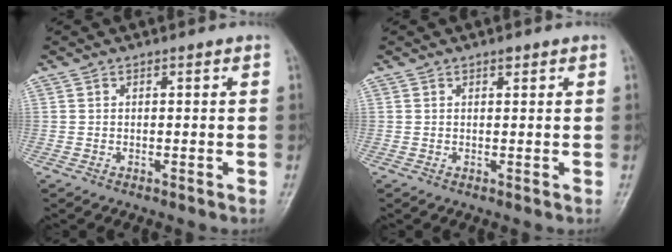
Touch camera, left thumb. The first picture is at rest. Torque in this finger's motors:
{"motor_torque": [0.17, -0.04, 0.06, -0.14, 0.00]}